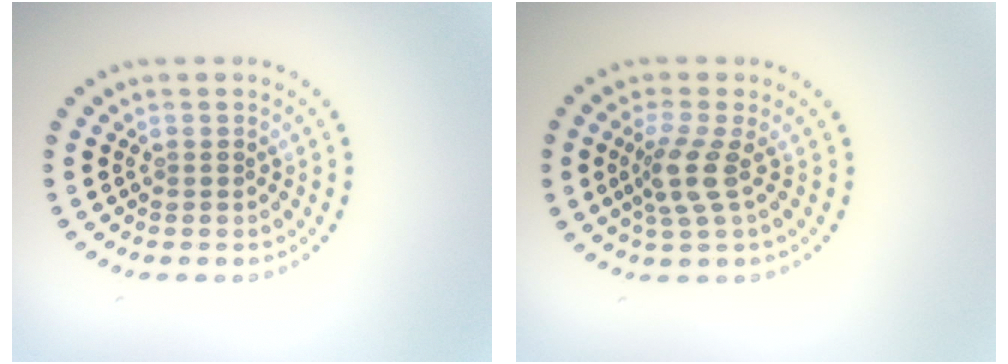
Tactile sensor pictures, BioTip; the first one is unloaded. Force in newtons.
{"total": 2.8, "press": 2.2, "slide": 1.8}